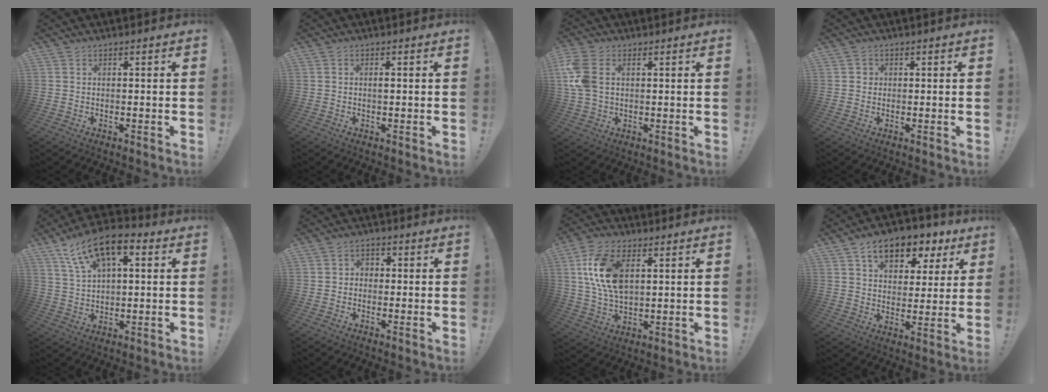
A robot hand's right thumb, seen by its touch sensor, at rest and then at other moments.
{"total": 0.7, "force": [-0.1, 0.0, 0.7], "torque": [-0.010, 0.001, -0.004]}
{"total": 9.0, "force": [2.4, 5.9, 6.4], "torque": [-0.148, 0.000, 0.045]}
{"total": 1.6, "force": [0.0, 1.6, 0.5], "torque": [0.003, -0.002, -0.003]}
{"total": 13.3, "force": [6.7, 6.9, 9.2], "torque": [-0.155, -0.021, 0.124]}
{"total": 2.6, "force": [-0.9, 2.1, 1.2], "torque": [-0.025, 0.009, -0.016]}
{"total": 14.7, "force": [3.9, 8.7, 11.2], "torque": [-0.229, -0.002, 0.073]}
{"total": 12.1, "force": [6.9, 7.3, 6.7], "torque": [-0.090, -0.043, 0.122]}